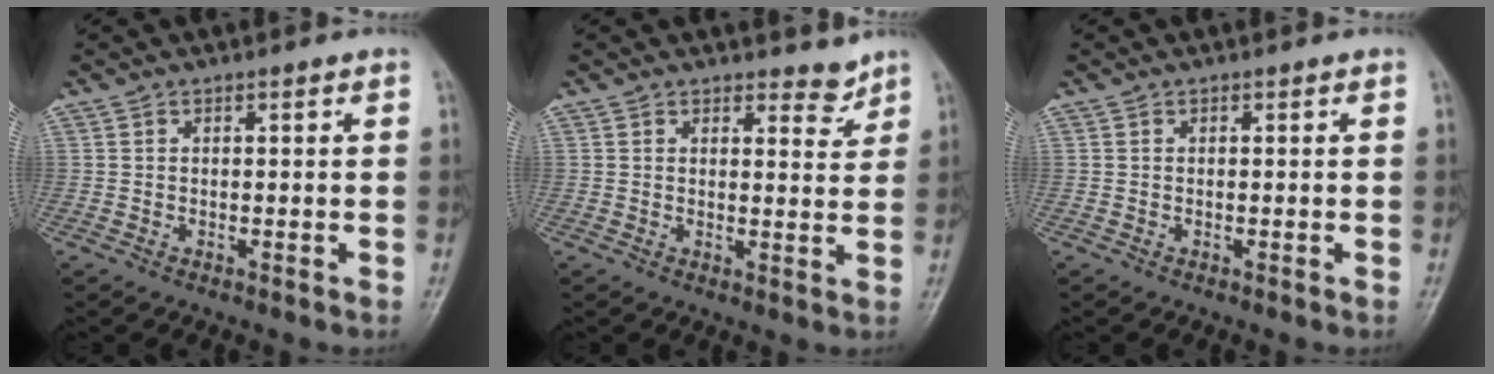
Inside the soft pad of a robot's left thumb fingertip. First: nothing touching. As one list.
[{"total": 3.3, "force": [2.9, 1.4, 1.0], "torque": [0.005, -0.023, 0.039]}, {"total": 0.0}]